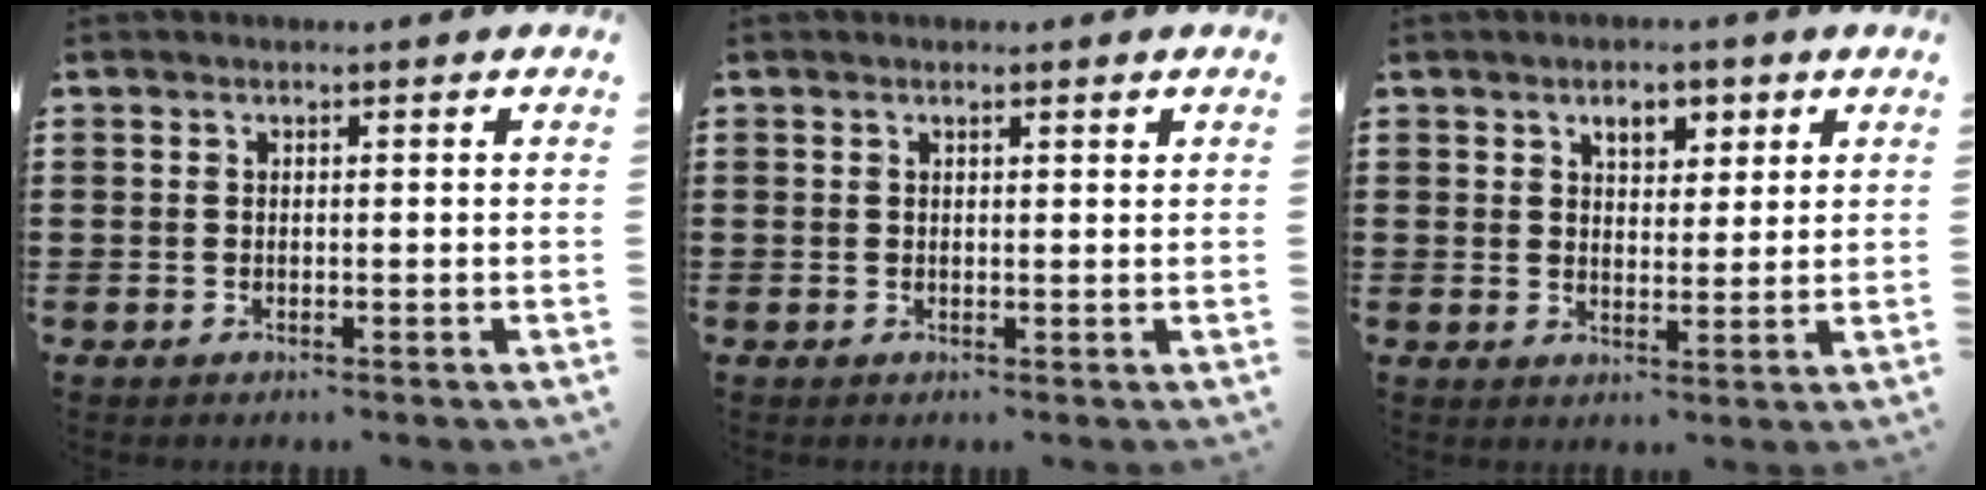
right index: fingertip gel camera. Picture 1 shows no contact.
{"total": 0.6, "force": [0.4, 0.1, 0.5], "torque": [-0.009, 0.001, 0.008]}
{"total": 3.9, "force": [2.3, 2.3, 2.2], "torque": [-0.031, 0.001, 0.034]}